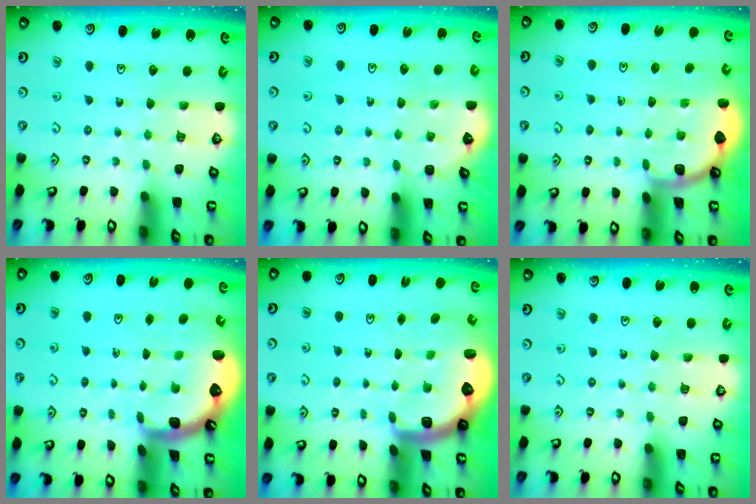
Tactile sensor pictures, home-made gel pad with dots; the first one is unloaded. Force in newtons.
{"total": 1.7, "press": 1.7, "slide": 0.1}
{"total": 1.9, "press": 1.9, "slide": 0.0}
{"total": 3.5, "press": 2.6, "slide": 2.3}
{"total": 2.8, "press": 2.5, "slide": 1.4}
{"total": 0.0}